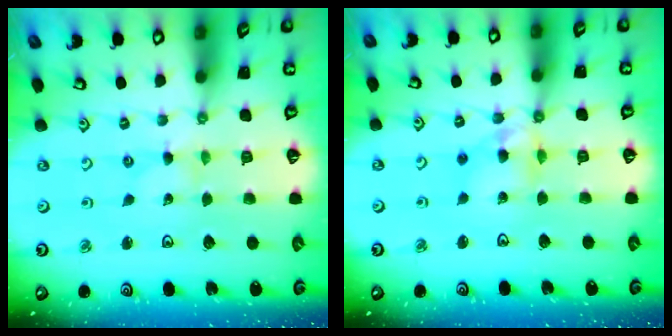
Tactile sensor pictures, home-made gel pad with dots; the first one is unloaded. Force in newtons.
{"total": 10.2, "press": 10.1, "slide": 1.4}